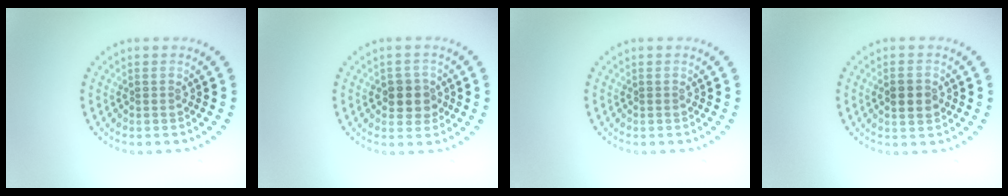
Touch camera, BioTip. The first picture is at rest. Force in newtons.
{"total": 2.6, "press": 2.4, "slide": 0.8}
{"total": 0.0}
{"total": 2.1, "press": 2.1, "slide": 0.2}